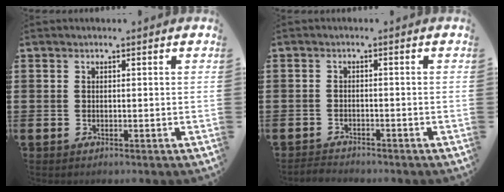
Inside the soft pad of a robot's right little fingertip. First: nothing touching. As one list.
[{"total": 1.3, "force": [-1.3, 0.1, -0.1], "torque": [-0.003, 0.003, -0.029]}]